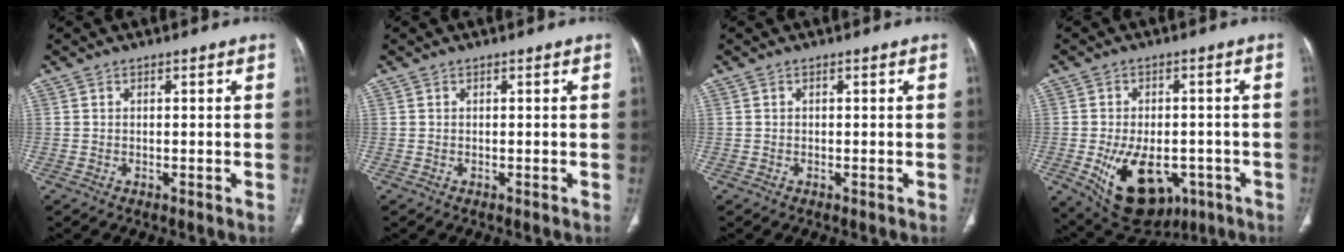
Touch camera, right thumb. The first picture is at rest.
{"total": 0.0}
{"total": 0.0}
{"total": 15.8, "force": [-5.5, 9.8, 11.2], "torque": [-0.166, 0.004, -0.060]}